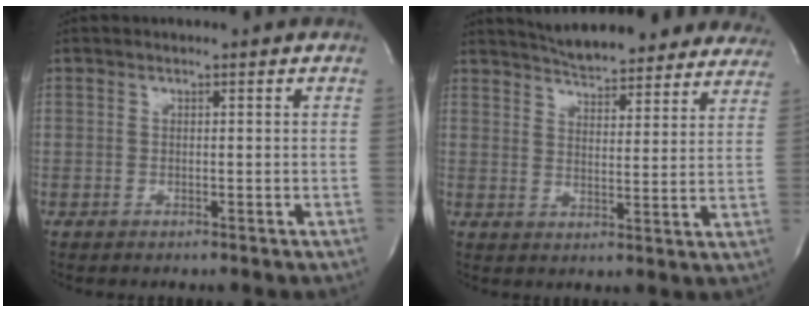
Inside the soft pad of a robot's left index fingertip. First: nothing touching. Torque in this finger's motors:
{"motor_torque": [1.11, -1.03, 0.21, 0.00]}